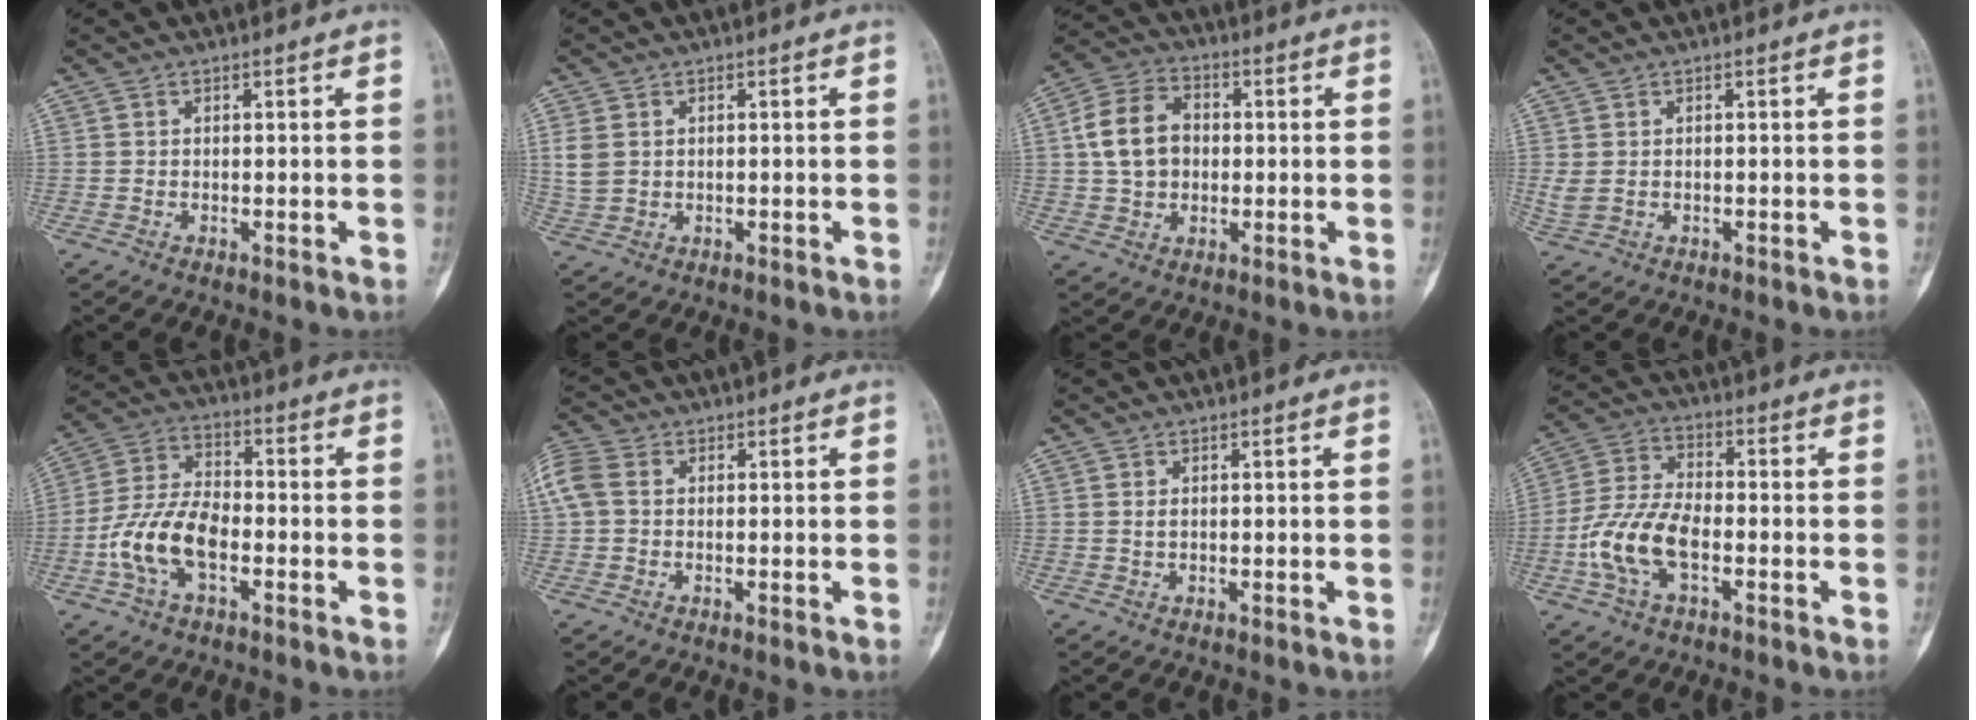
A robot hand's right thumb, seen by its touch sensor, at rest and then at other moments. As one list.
[{"total": 3.9, "force": [0.7, 2.9, 2.4], "torque": [-0.057, 0.002, 0.019]}, {"total": 10.6, "force": [0.8, 8.0, 6.9], "torque": [-0.108, 0.019, 0.008]}, {"total": 2.1, "force": [0.0, 1.5, 1.5], "torque": [-0.045, 0.004, 0.005]}, {"total": 11.8, "force": [-3.7, 6.3, 9.3], "torque": [-0.186, 0.032, -0.073]}, {"total": 6.2, "force": [0.7, 4.5, 4.1], "torque": [-0.113, 0.018, 0.010]}, {"total": 0.8, "force": [0.2, 0.5, 0.6], "torque": [-0.011, 0.001, 0.004]}, {"total": 11.5, "force": [-3.4, 5.9, 9.3], "torque": [-0.195, 0.027, -0.069]}]